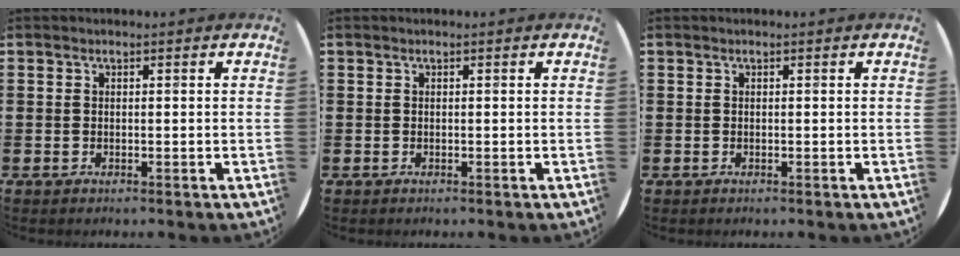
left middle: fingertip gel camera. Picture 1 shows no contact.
{"total": 0.0}
{"total": 0.0}